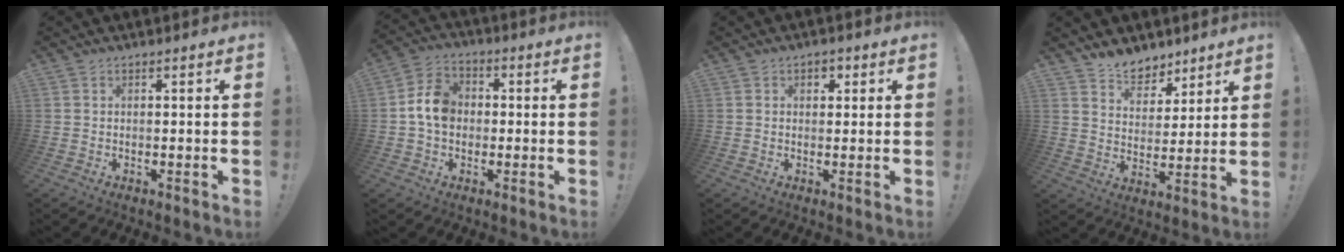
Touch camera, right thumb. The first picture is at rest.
{"total": 9.8, "force": [0.0, 7.6, 6.1], "torque": [-0.099, 0.021, 0.006]}
{"total": 2.4, "force": [0.8, 1.8, 1.3], "torque": [-0.005, 0.000, 0.008]}
{"total": 9.1, "force": [7.5, 4.8, 2.0], "torque": [-0.040, -0.054, 0.147]}